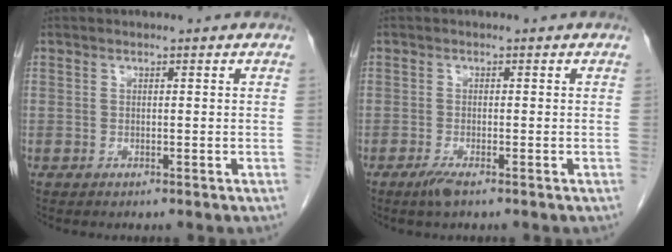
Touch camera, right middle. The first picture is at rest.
{"total": 1.9, "force": [-1.2, 0.1, 1.4], "torque": [-0.029, -0.005, -0.022]}